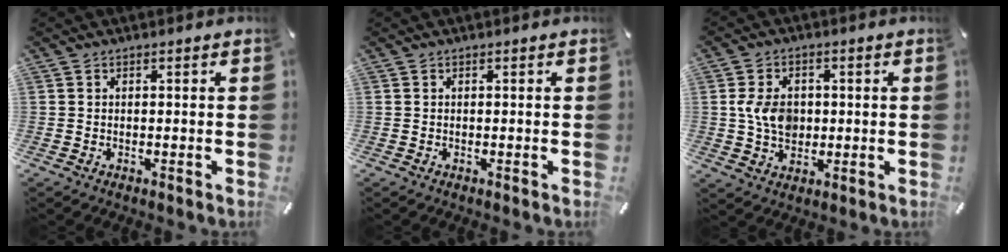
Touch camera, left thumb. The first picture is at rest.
{"total": 0.0}
{"total": 7.4, "force": [0.2, 5.9, 4.4], "torque": [-0.092, 0.001, -0.001]}